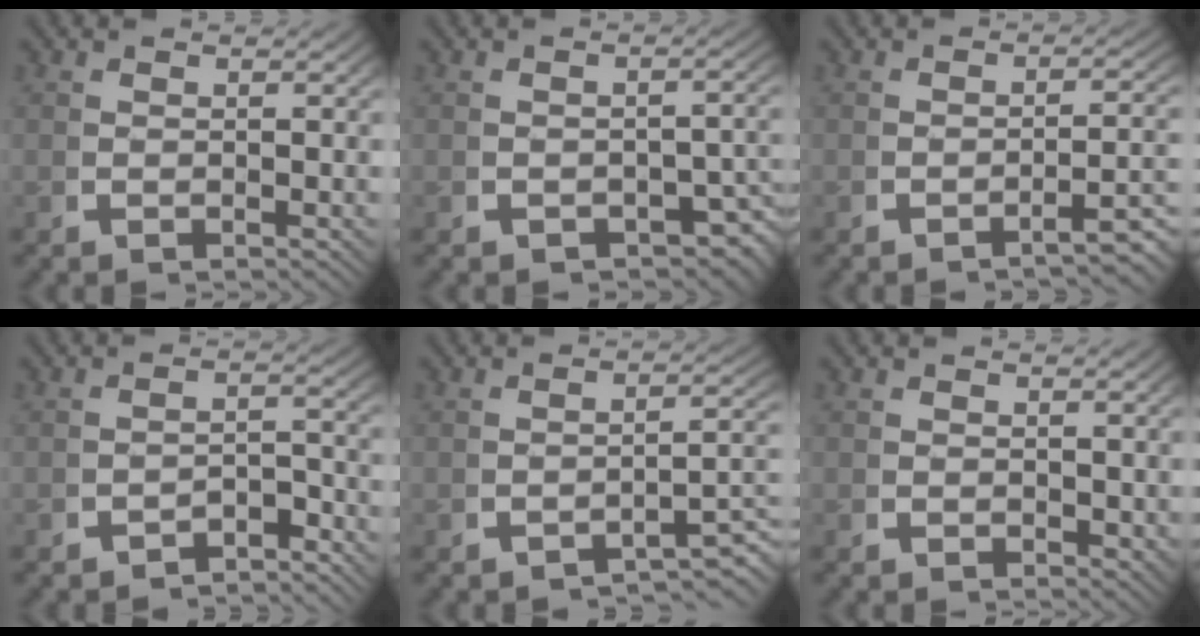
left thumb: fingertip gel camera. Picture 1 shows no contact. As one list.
[{"total": 3.5, "force": [-1.8, 1.9, 2.4], "torque": [-0.030, -0.015, -0.021]}, {"total": 4.1, "force": [-2.5, 0.8, 3.2], "torque": [-0.039, 0.002, -0.036]}, {"total": 3.2, "force": [-3.0, 0.6, 0.9], "torque": [-0.008, -0.009, -0.047]}, {"total": 4.0, "force": [-2.5, 1.3, 2.9], "torque": [-0.041, 0.001, -0.034]}, {"total": 0.9, "force": [0.5, 0.5, 0.5], "torque": [-0.003, -0.006, 0.014]}]